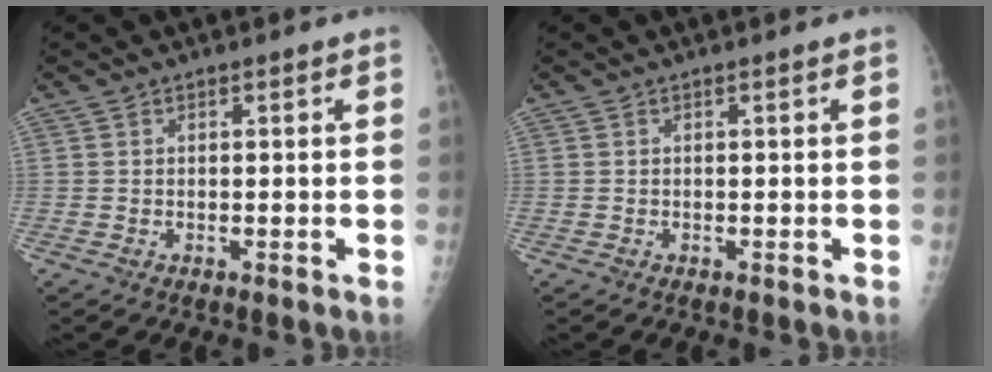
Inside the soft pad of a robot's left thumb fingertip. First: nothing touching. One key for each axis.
{"total": 0.0}